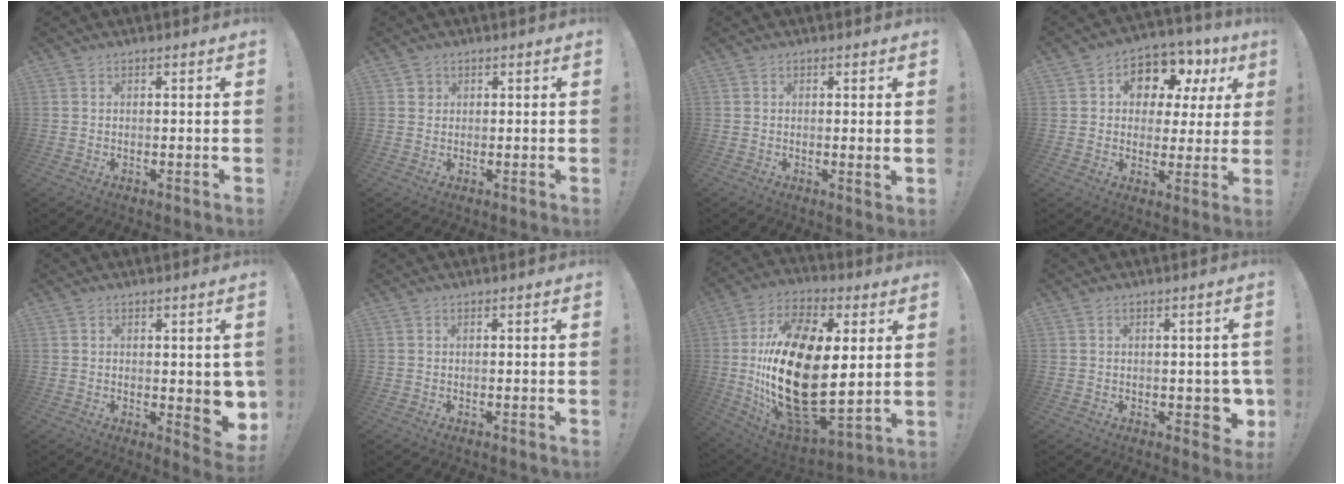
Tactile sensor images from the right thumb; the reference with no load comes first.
{"total": 2.1, "force": [0.9, 1.8, 0.3], "torque": [0.008, -0.002, 0.013]}
{"total": 1.7, "force": [0.7, -0.1, 1.5], "torque": [-0.012, -0.009, 0.009]}
{"total": 9.5, "force": [5.1, 6.6, 4.6], "torque": [-0.062, -0.042, 0.090]}
{"total": 5.4, "force": [0.5, 2.8, 4.5], "torque": [-0.033, -0.015, 0.019]}
{"total": 0.0}
{"total": 29.2, "force": [1.3, 15.5, 24.7], "torque": [-0.497, -0.019, 0.034]}
{"total": 5.2, "force": [-0.9, 3.4, 3.8], "torque": [-0.023, 0.002, -0.012]}